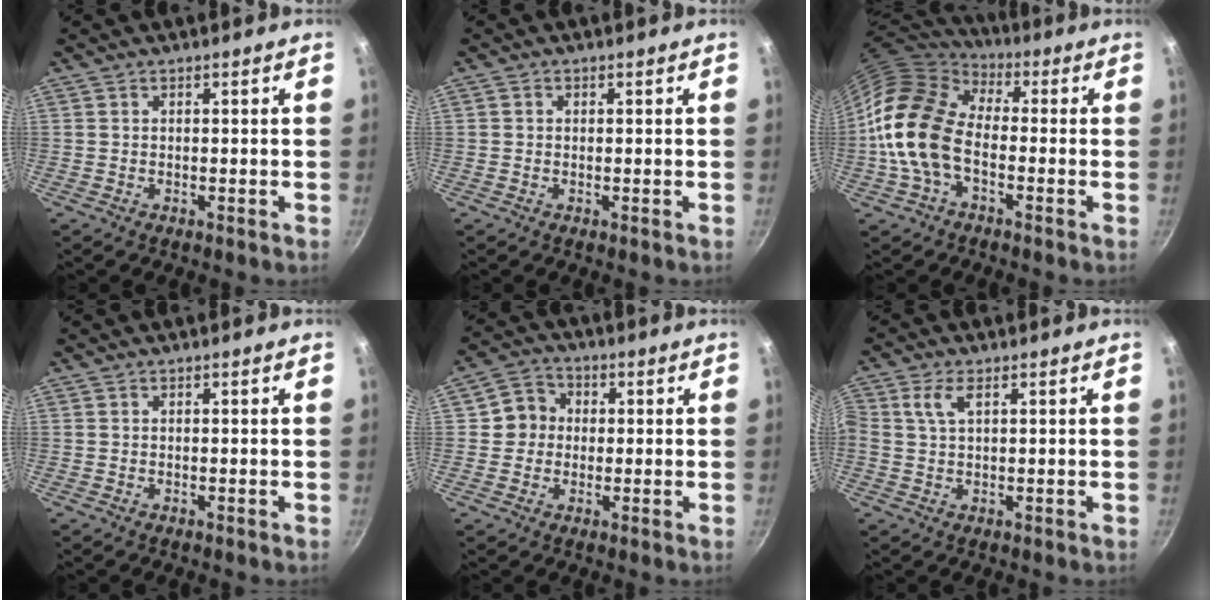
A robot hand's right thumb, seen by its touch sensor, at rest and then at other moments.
{"total": 0.6, "force": [0.0, 0.6, 0.2], "torque": [-0.001, 0.003, -0.001]}
{"total": 15.7, "force": [-2.7, 10.0, 11.8], "torque": [-0.199, 0.031, -0.069]}
{"total": 0.0}
{"total": 6.0, "force": [0.3, 5.6, 2.0], "torque": [0.005, 0.012, -0.009]}
{"total": 3.5, "force": [1.2, 1.7, 2.9], "torque": [-0.061, 0.005, 0.023]}